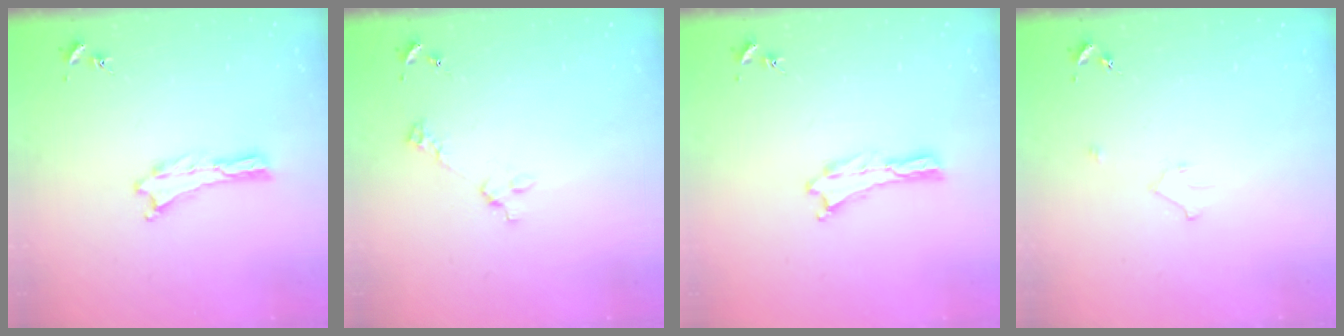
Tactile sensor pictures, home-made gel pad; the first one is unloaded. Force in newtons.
{"total": 2.6, "press": 2.6, "slide": 0.3}
{"total": 0.0}
{"total": 2.2, "press": 2.2, "slide": 0.2}